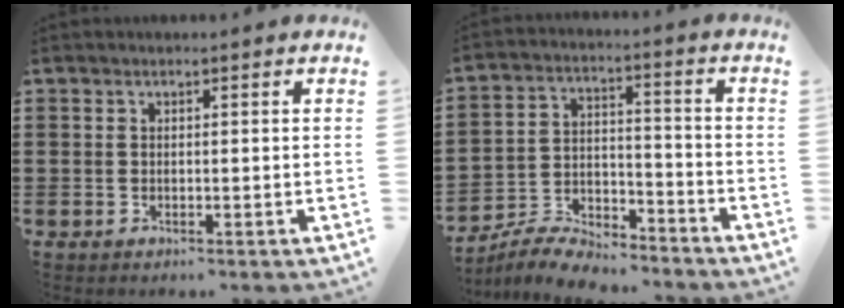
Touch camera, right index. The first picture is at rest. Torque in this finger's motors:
{"motor_torque": [0.28, -0.62, 0.06, -0.02]}